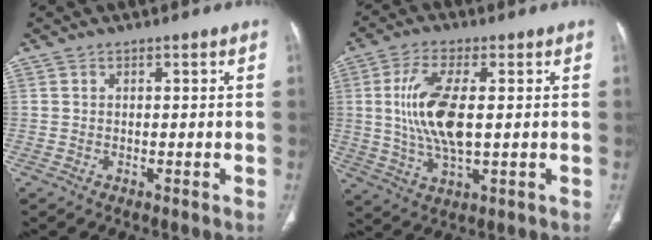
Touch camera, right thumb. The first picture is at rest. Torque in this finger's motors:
{"motor_torque": [-0.62, 1.21, 0.92, 0.89, 0.41]}